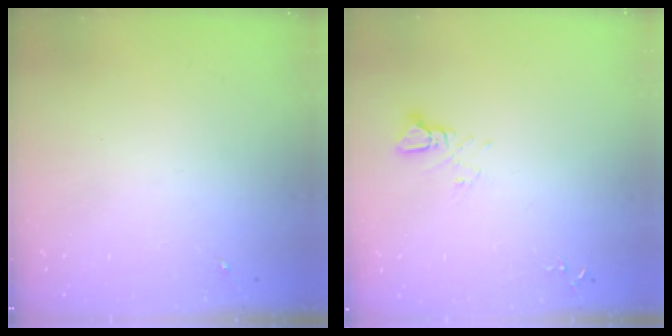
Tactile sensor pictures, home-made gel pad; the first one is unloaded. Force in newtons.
{"total": 3.3, "press": 3.3, "slide": 0.2}